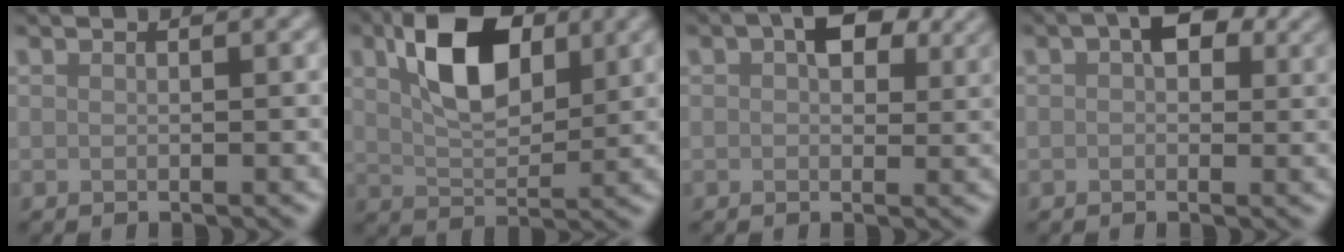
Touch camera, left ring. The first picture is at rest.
{"total": 8.3, "force": [3.0, 4.4, 6.4], "torque": [-0.120, 0.012, 0.049]}
{"total": 4.9, "force": [2.0, 2.7, 3.5], "torque": [-0.055, 0.007, 0.027]}
{"total": 4.1, "force": [1.5, 2.3, 3.0], "torque": [-0.041, 0.009, 0.018]}